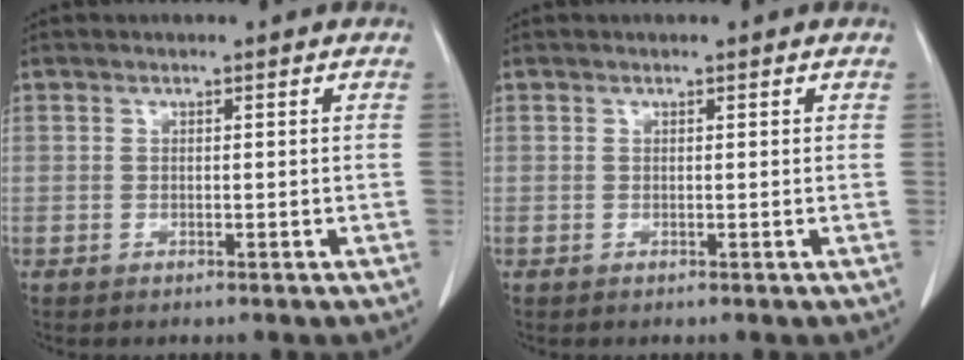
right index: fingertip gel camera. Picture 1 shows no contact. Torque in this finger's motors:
{"motor_torque": [-0.01, -0.04, 0.08, 0.02]}